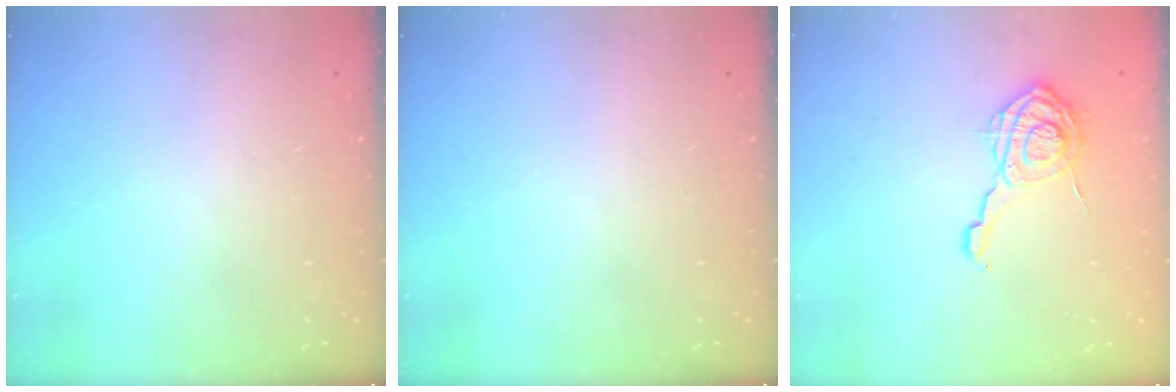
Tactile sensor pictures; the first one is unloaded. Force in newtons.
{"total": 0.0}
{"total": 12.1, "press": 12.1, "slide": 0.7}